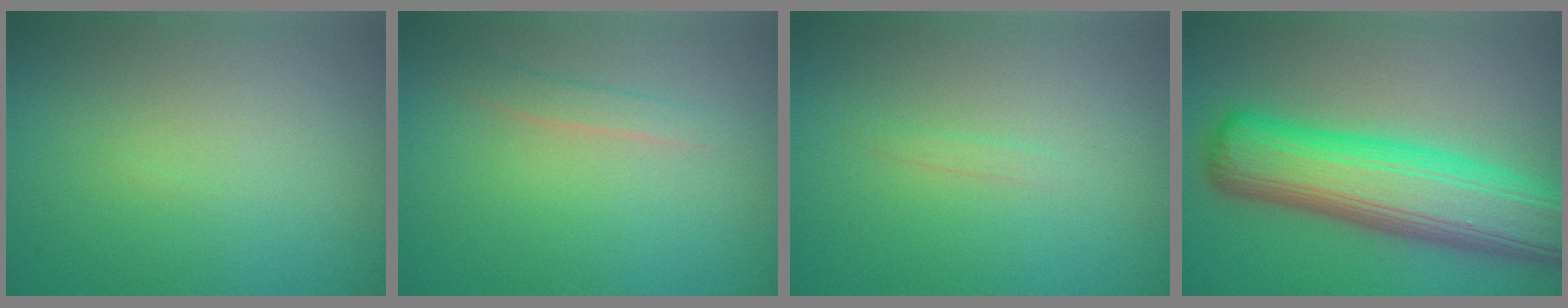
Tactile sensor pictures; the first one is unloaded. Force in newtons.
{"total": 1.2, "press": 1.2, "slide": 0.1}
{"total": 0.6, "press": 0.6, "slide": 0.1}
{"total": 11.8, "press": 11.8, "slide": 0.3}